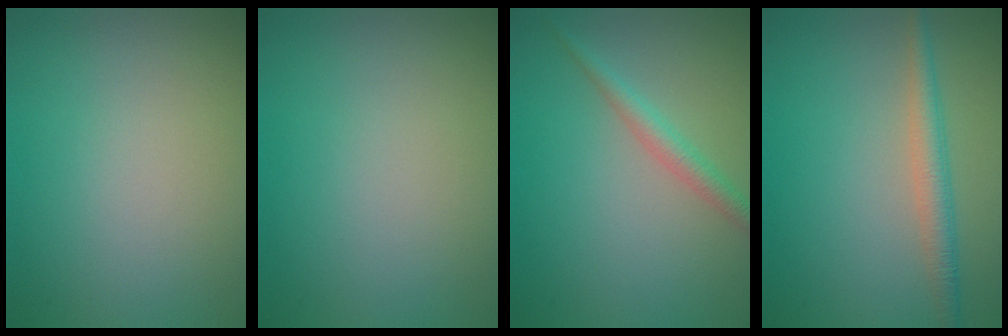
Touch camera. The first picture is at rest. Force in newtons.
{"total": 0.0}
{"total": 2.0, "press": 2.0, "slide": 0.0}
{"total": 2.5, "press": 2.5, "slide": 0.0}